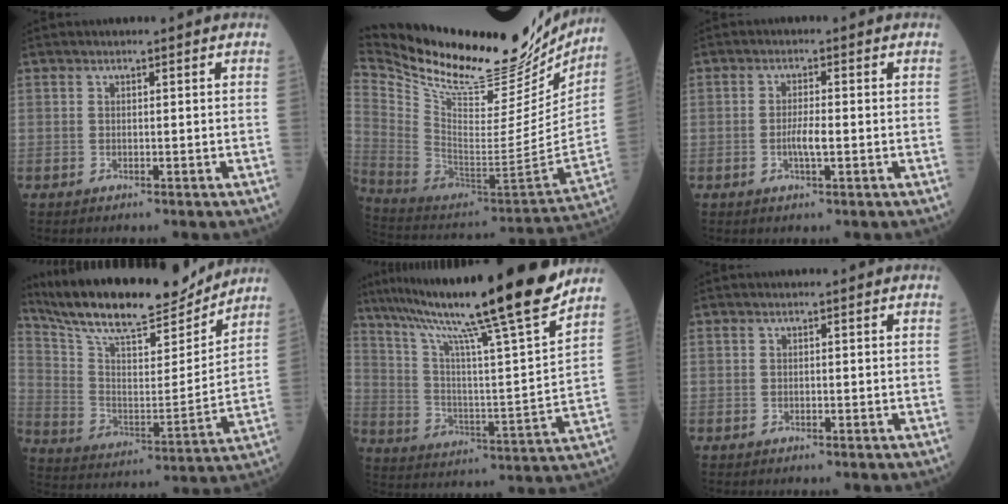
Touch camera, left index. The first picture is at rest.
{"total": 32.4, "force": [27.8, 7.9, 14.5], "torque": [-0.269, -0.069, 0.414]}
{"total": 2.8, "force": [-0.8, 0.3, 2.7], "torque": [-0.054, -0.004, -0.016]}
{"total": 20.8, "force": [18.7, 3.3, 8.5], "torque": [-0.160, -0.007, 0.307]}
{"total": 23.8, "force": [19.0, -1.3, 14.2], "torque": [-0.235, -0.029, 0.293]}
{"total": 0.0}